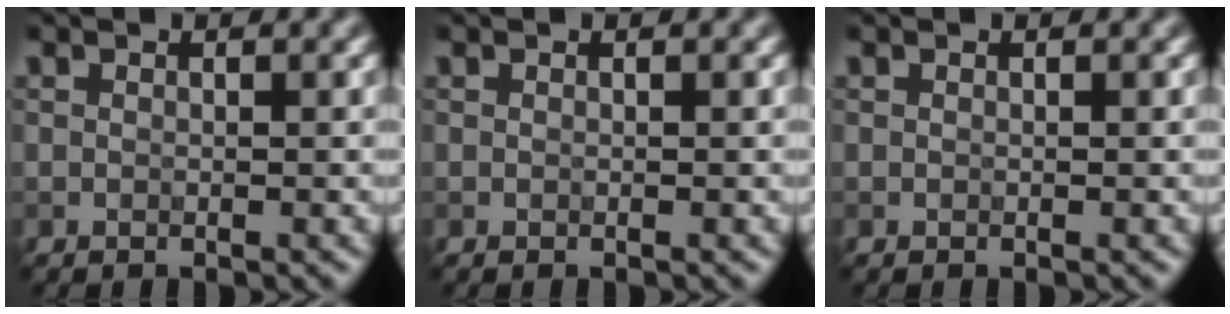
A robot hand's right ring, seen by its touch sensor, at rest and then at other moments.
{"total": 0.0}
{"total": 0.0}